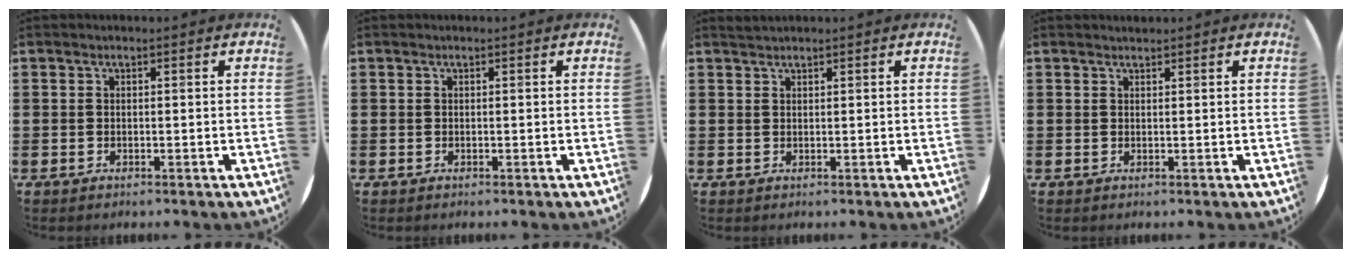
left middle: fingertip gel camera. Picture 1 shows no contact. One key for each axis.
{"total": 0.0}
{"total": 0.9, "fx": 0.9, "fy": 0.1, "fz": 0.0, "tx": -0.001, "ty": 0.001, "tz": 0.018}
{"total": 0.6, "fx": 0.6, "fy": 0.0, "fz": -0.1, "tx": 0.001, "ty": 0.002, "tz": 0.011}